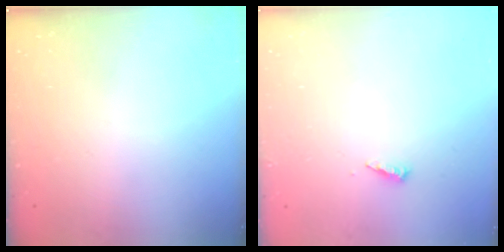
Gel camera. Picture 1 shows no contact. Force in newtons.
{"total": 3.1, "press": 3.1, "slide": 0.2}